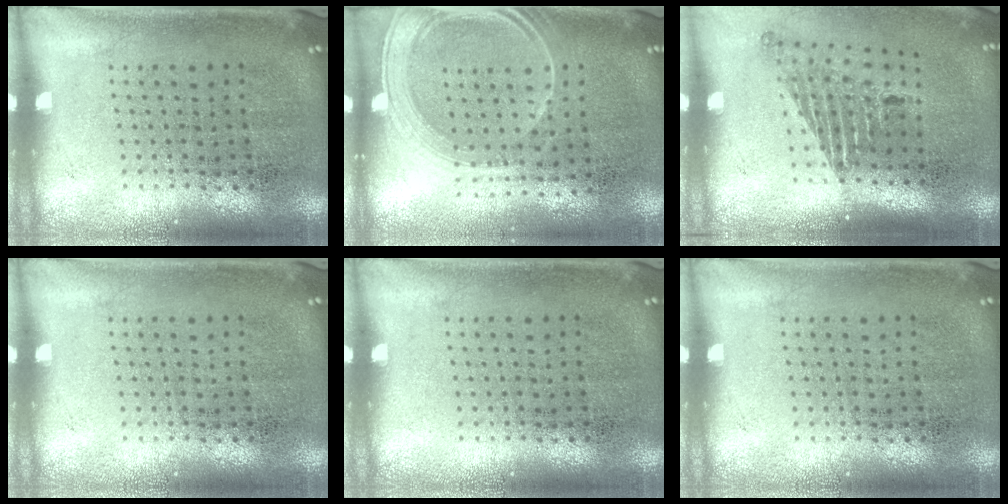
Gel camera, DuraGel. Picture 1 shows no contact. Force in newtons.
{"total": 1.6, "press": 1.4, "slide": 0.8}
{"total": 1.7, "press": 1.1, "slide": 1.2}
{"total": 0.0}
{"total": 0.0}
{"total": 0.0}